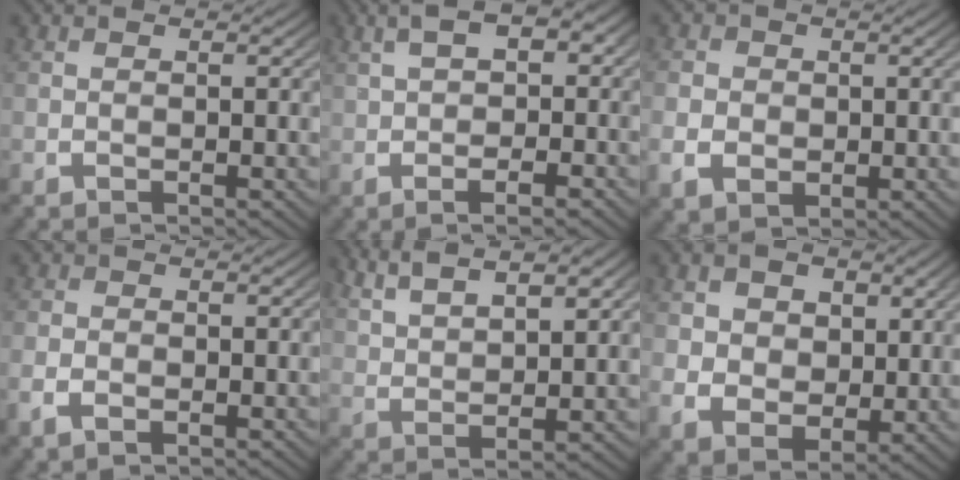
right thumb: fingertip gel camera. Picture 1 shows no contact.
{"total": 5.0, "force": [1.2, 2.1, 4.4], "torque": [-0.067, 0.021, 0.010]}
{"total": 3.9, "force": [-0.2, 3.4, 1.9], "torque": [-0.042, -0.014, 0.004]}
{"total": 1.8, "force": [-0.7, 1.3, 1.1], "torque": [-0.027, -0.005, -0.013]}
{"total": 6.9, "force": [5.1, 2.3, 3.9], "torque": [-0.064, 0.009, 0.097]}
{"total": 6.3, "force": [0.8, 5.0, 3.7], "torque": [-0.084, -0.036, 0.033]}